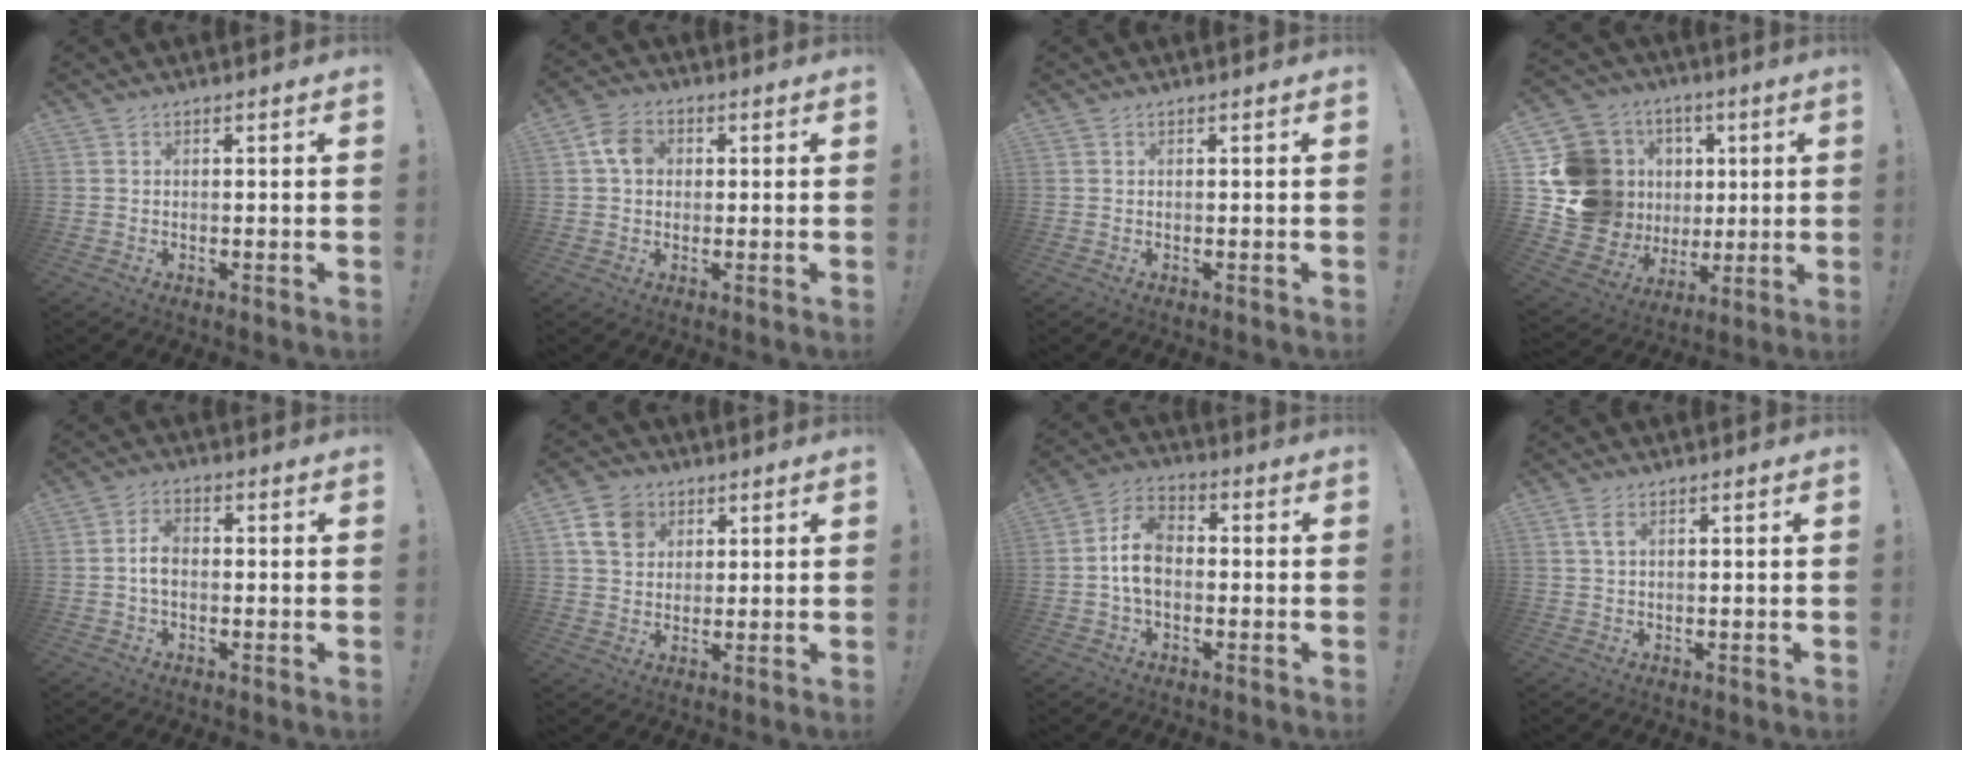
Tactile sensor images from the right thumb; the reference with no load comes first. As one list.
[{"total": 7.1, "force": [1.5, 5.6, 4.2], "torque": [-0.077, 0.011, 0.029]}, {"total": 0.0}, {"total": 21.9, "force": [3.8, 19.2, 9.9], "torque": [-0.189, -0.022, 0.132]}, {"total": 4.8, "force": [-0.5, 3.0, 3.7], "torque": [-0.051, 0.006, -0.010]}, {"total": 9.7, "force": [4.3, 7.5, 4.5], "torque": [-0.073, -0.008, 0.089]}, {"total": 9.5, "force": [-1.1, 6.4, 6.9], "torque": [-0.123, 0.013, -0.018]}, {"total": 2.6, "force": [1.0, 0.8, 2.3], "torque": [-0.042, 0.000, 0.016]}]